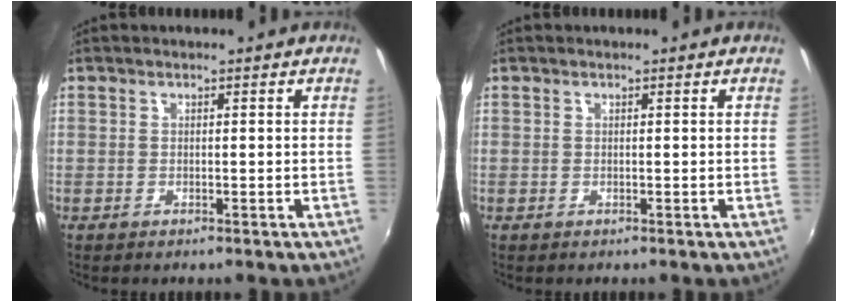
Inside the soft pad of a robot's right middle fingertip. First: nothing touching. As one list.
[{"total": 0.0}]